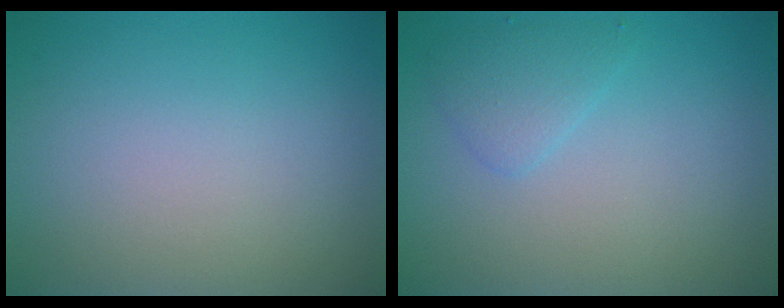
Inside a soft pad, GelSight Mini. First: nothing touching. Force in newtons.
{"total": 1.7, "press": 1.7, "slide": 0.0}